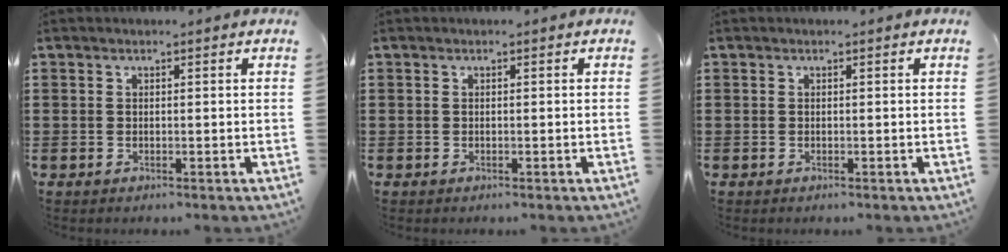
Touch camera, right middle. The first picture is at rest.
{"total": 0.0}
{"total": 0.0}